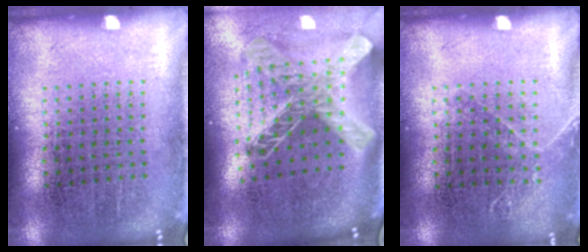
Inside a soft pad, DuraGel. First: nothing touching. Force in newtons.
{"total": 2.4, "press": 1.8, "slide": 1.6}
{"total": 1.0, "press": 0.9, "slide": 0.3}